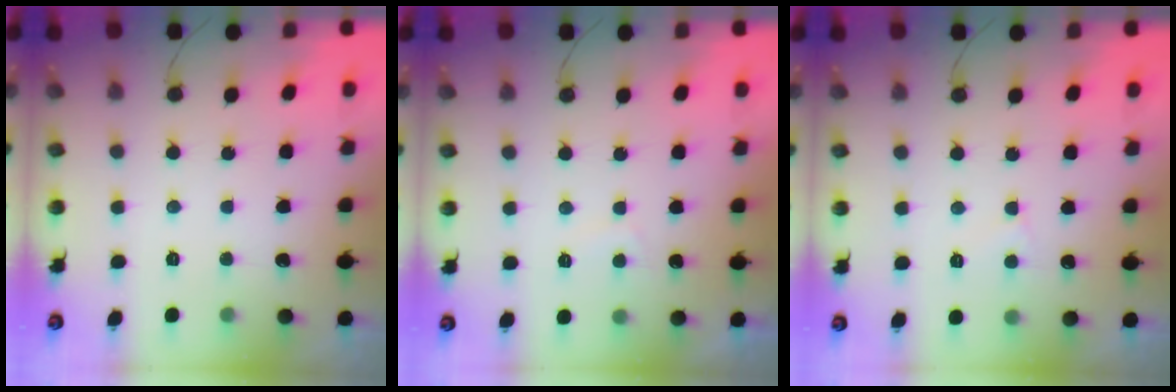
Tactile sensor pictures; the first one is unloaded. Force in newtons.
{"total": 2.8, "press": 2.7, "slide": 0.6}
{"total": 2.7, "press": 2.7, "slide": 0.2}